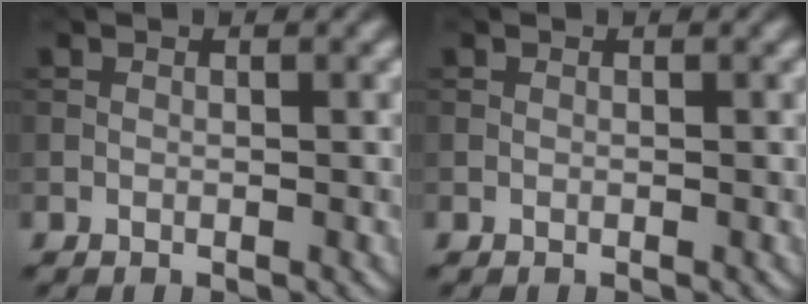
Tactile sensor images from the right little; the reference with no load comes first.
{"total": 0.0}